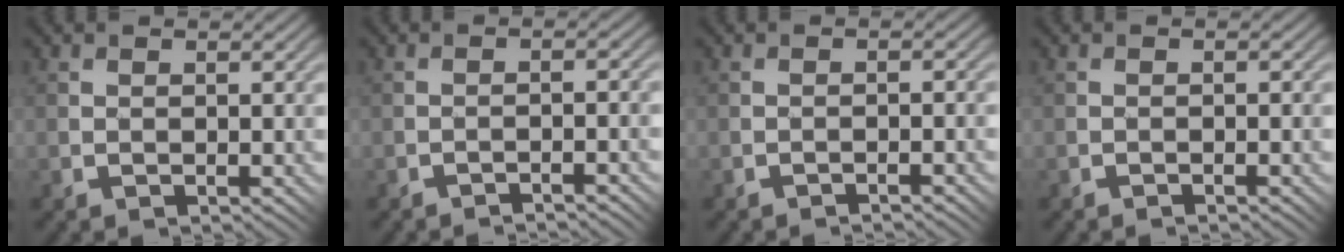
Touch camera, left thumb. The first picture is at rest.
{"total": 1.7, "force": [-1.5, -0.5, 0.7], "torque": [-0.012, 0.013, -0.030]}
{"total": 1.2, "force": [-1.0, -0.1, 0.6], "torque": [-0.008, 0.009, -0.019]}
{"total": 0.7, "force": [-0.6, 0.0, 0.3], "torque": [-0.002, 0.007, -0.010]}